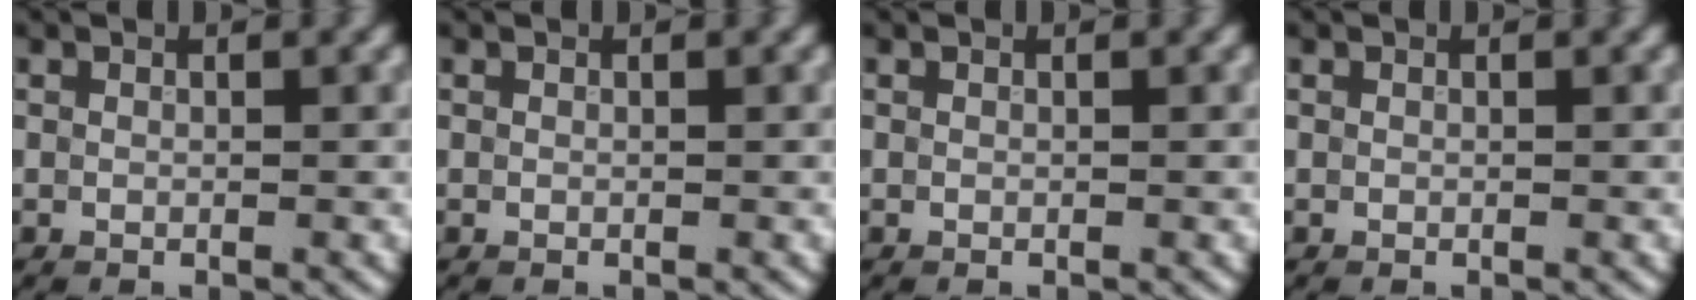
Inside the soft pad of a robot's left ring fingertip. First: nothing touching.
{"total": 0.0}
{"total": 0.0}
{"total": 0.0}